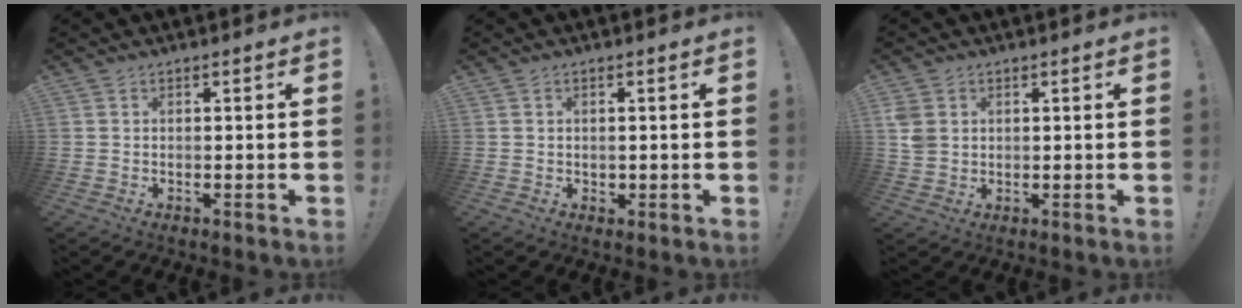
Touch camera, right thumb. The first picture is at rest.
{"total": 1.3, "force": [0.4, 1.2, 0.3], "torque": [0.004, -0.001, 0.004]}
{"total": 4.8, "force": [1.6, 3.8, 2.3], "torque": [-0.047, -0.005, 0.030]}